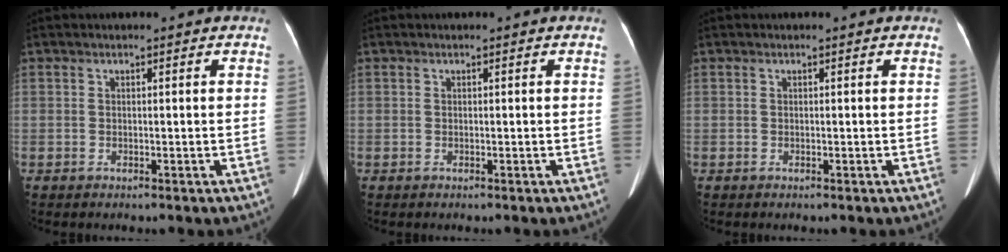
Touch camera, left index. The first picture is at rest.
{"total": 0.0}
{"total": 0.0}